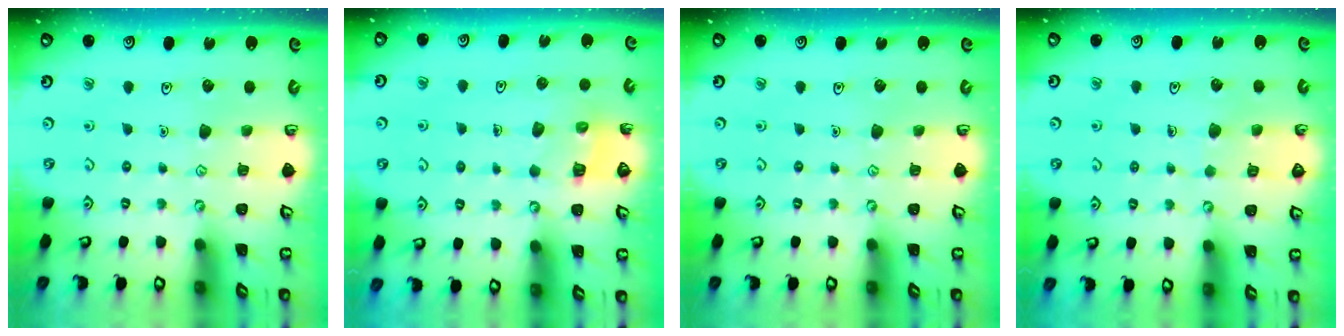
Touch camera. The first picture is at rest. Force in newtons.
{"total": 5.8, "press": 5.8, "slide": 0.3}
{"total": 0.0}
{"total": 4.8, "press": 4.8, "slide": 0.4}